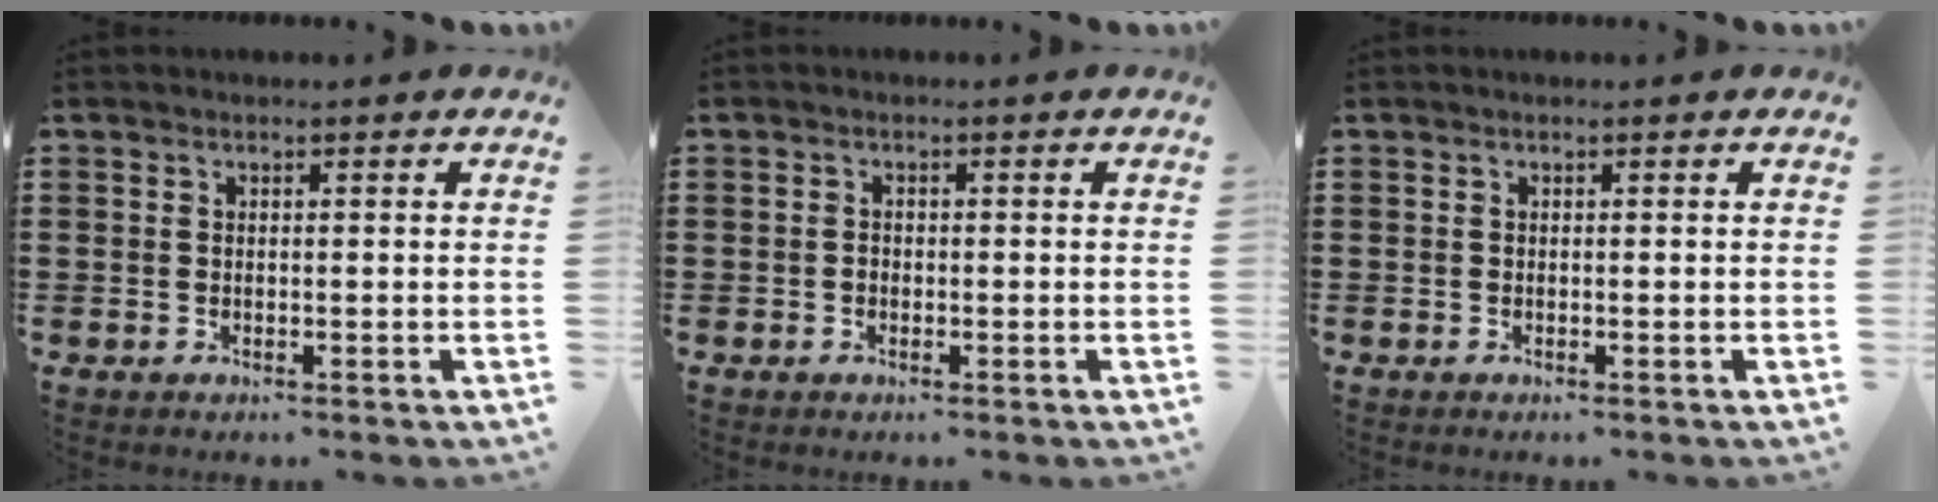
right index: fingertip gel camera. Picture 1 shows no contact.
{"total": 0.8, "force": [-0.4, 0.6, 0.4], "torque": [-0.010, 0.000, -0.008]}
{"total": 0.0}